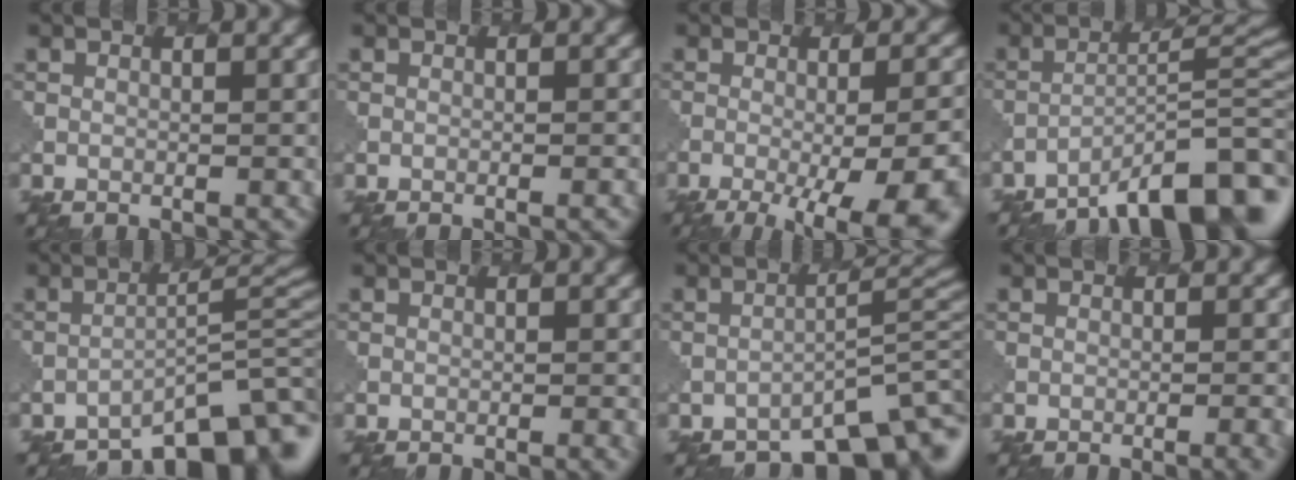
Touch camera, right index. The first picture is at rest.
{"total": 1.7, "force": [-0.4, 0.7, 1.4], "torque": [-0.005, 0.009, -0.010]}
{"total": 13.3, "force": [-6.3, 5.2, 10.6], "torque": [-0.116, -0.012, -0.068]}
{"total": 9.7, "force": [-7.4, 1.9, 6.0], "torque": [-0.083, 0.018, -0.126]}
{"total": 8.4, "force": [-6.7, 2.0, 4.6], "torque": [-0.052, 0.007, -0.110]}
{"total": 1.5, "force": [-0.5, 0.6, 1.3], "torque": [-0.005, 0.006, -0.007]}
{"total": 6.8, "force": [-5.4, 2.0, 3.4], "torque": [-0.032, 0.002, -0.087]}
{"total": 3.0, "force": [-1.4, 1.1, 2.4], "torque": [-0.010, 0.012, -0.018]}